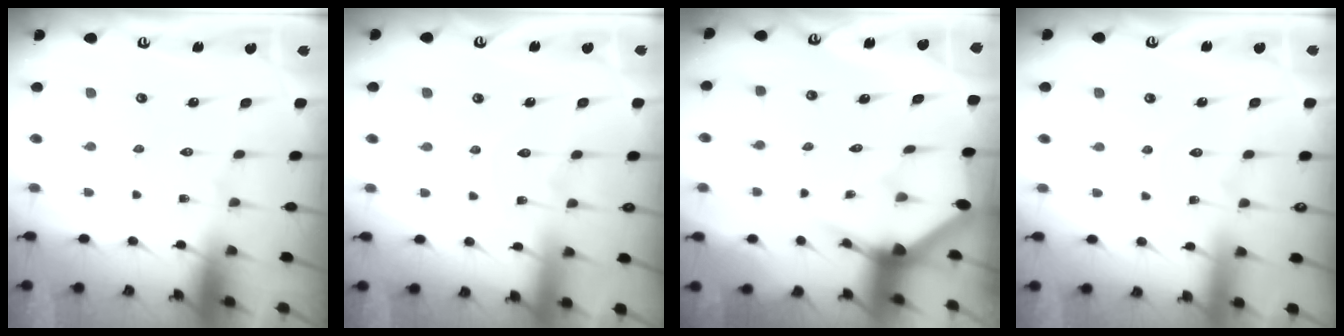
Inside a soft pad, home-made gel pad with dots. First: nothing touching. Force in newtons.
{"total": 5.9, "press": 5.8, "slide": 0.4}
{"total": 3.3, "press": 3.3, "slide": 0.1}
{"total": 3.3, "press": 3.3, "slide": 0.3}